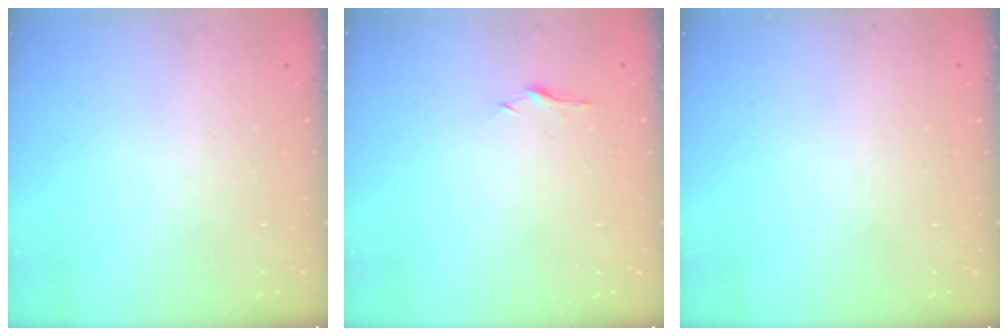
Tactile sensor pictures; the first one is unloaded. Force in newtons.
{"total": 5.0, "press": 5.0, "slide": 0.6}
{"total": 0.0}